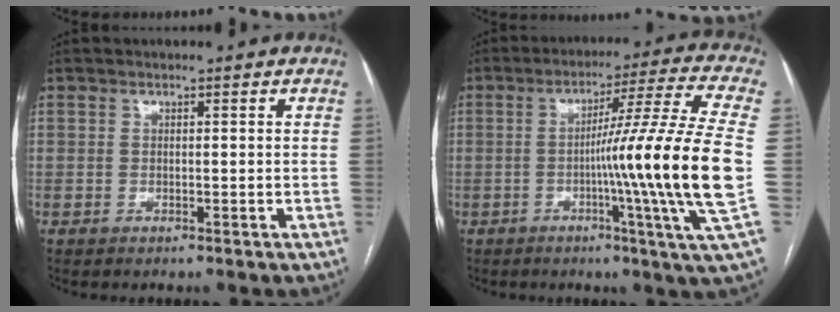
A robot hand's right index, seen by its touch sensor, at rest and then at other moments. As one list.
[{"total": 17.7, "force": [-2.6, -3.6, 17.1], "torque": [-0.263, -0.016, -0.054]}]